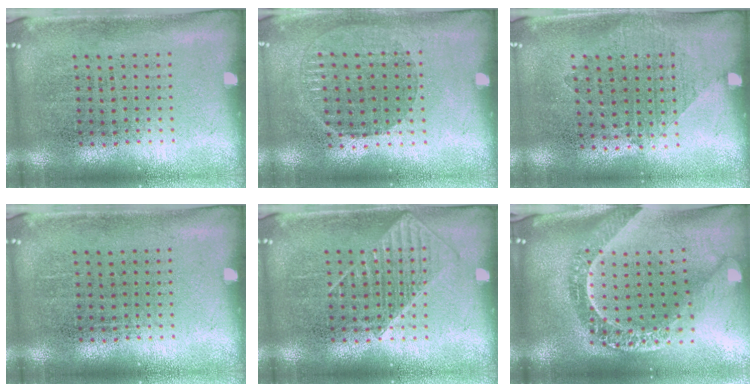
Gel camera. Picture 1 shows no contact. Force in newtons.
{"total": 0.9, "press": 0.8, "slide": 0.4}
{"total": 1.0, "press": 1.0, "slide": 0.4}
{"total": 0.0}
{"total": 1.7, "press": 1.7, "slide": 0.3}
{"total": 3.0, "press": 2.3, "slide": 1.9}